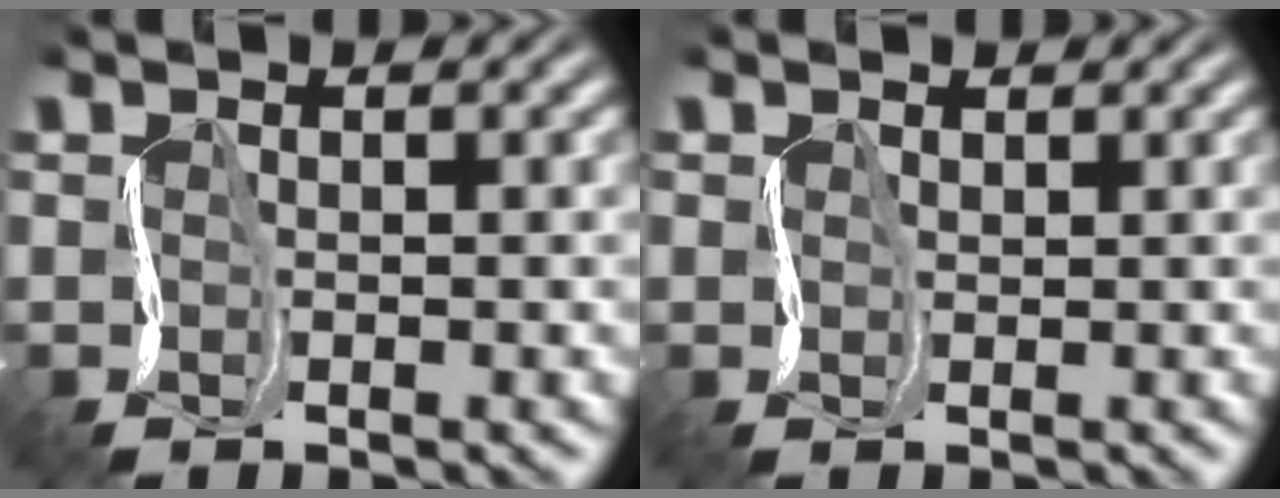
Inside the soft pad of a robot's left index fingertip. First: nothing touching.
{"total": 1.4, "force": [0.8, 1.1, -0.1], "torque": [-0.011, 0.012, 0.007]}